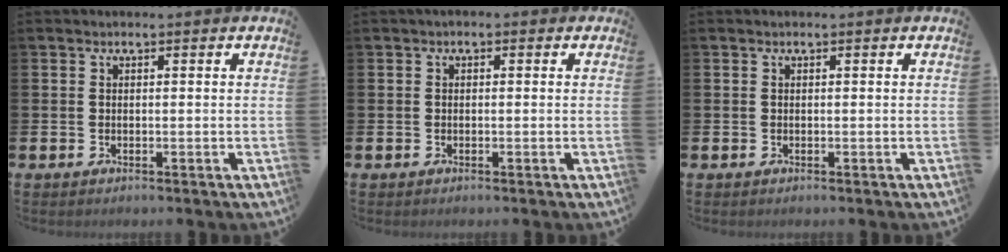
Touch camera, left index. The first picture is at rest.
{"total": 0.8, "force": [-0.3, 0.6, 0.4], "torque": [-0.006, 0.007, -0.008]}
{"total": 0.0}